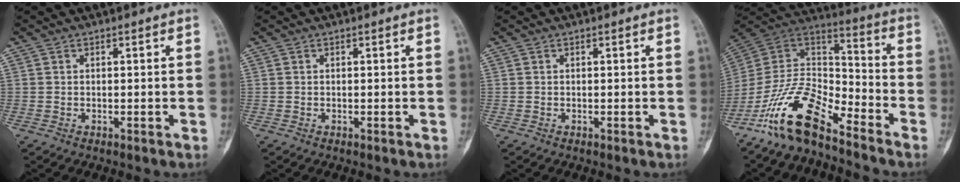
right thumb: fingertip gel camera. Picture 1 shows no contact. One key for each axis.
{"total": 0.0}
{"total": 0.0}
{"total": 16.2, "fx": -11.7, "fy": 5.7, "fz": 9.7, "tx": -0.162, "ty": 0.089, "tz": -0.226}